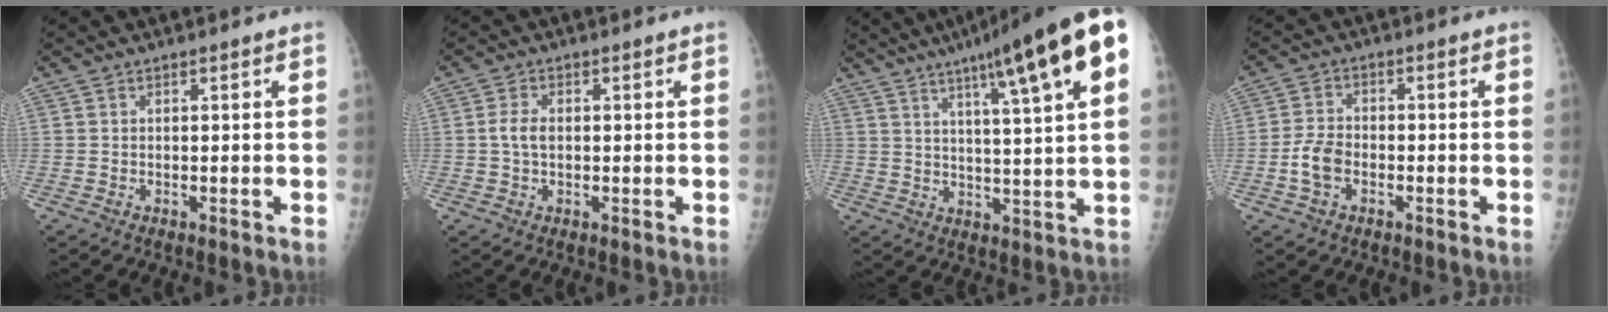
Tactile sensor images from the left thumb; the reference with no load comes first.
{"total": 3.3, "force": [0.1, 2.1, 2.6], "torque": [-0.053, 0.004, 0.000]}
{"total": 17.7, "force": [9.5, 1.4, 14.9], "torque": [-0.207, -0.016, 0.131]}
{"total": 5.3, "force": [-1.8, 3.4, 3.6], "torque": [-0.071, 0.012, -0.038]}